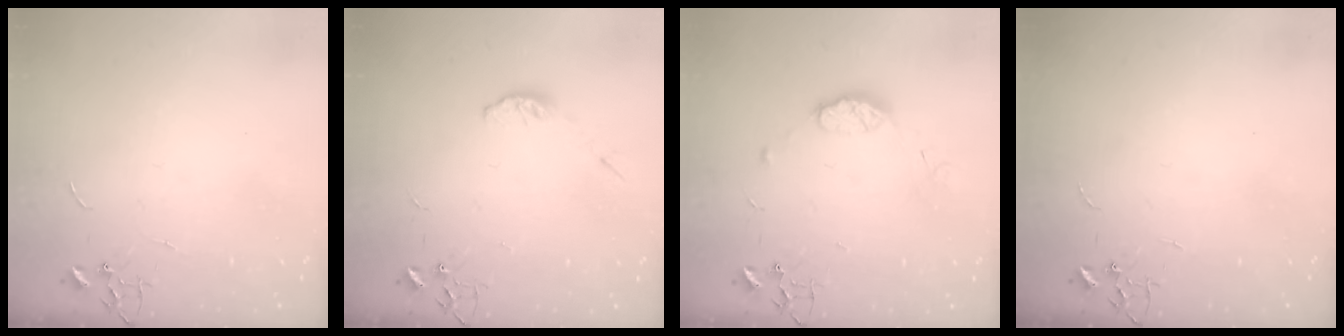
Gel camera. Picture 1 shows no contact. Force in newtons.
{"total": 3.6, "press": 3.5, "slide": 0.5}
{"total": 7.8, "press": 7.8, "slide": 0.6}
{"total": 0.0}